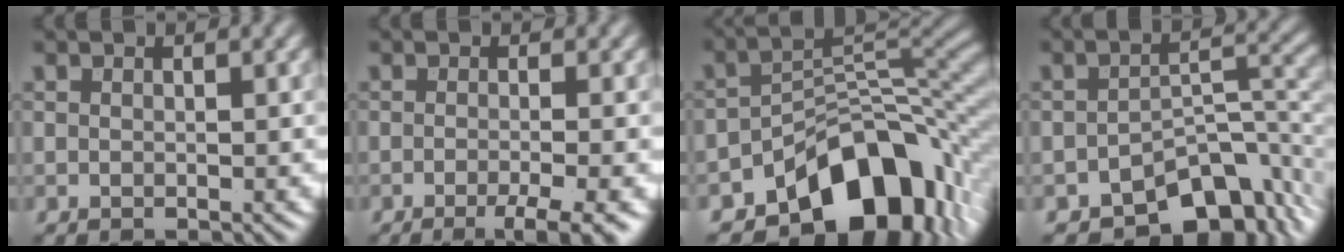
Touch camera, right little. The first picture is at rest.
{"total": 4.1, "force": [-2.0, 0.7, 3.5], "torque": [-0.048, -0.004, -0.036]}
{"total": 11.5, "force": [-6.9, 5.9, 7.0], "torque": [-0.080, 0.000, -0.121]}
{"total": 7.1, "force": [-5.3, 3.2, 3.5], "torque": [-0.024, -0.002, -0.090]}